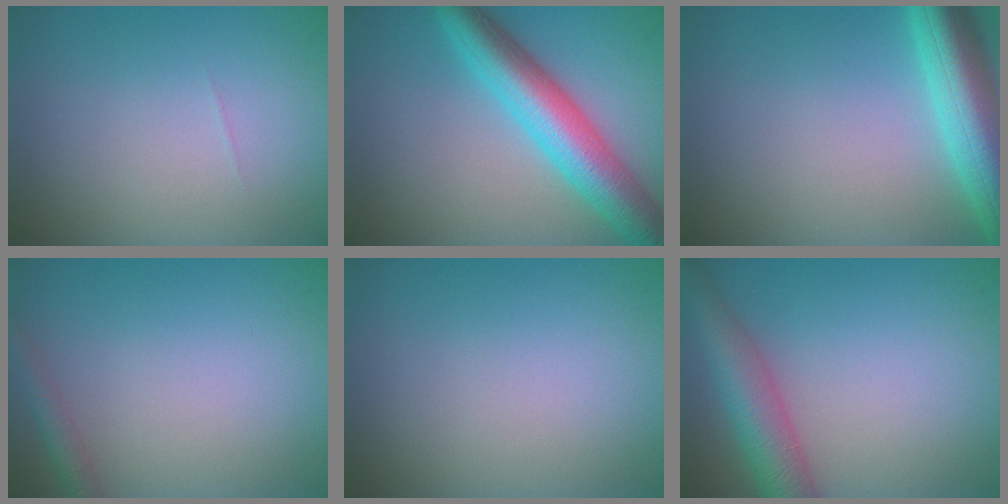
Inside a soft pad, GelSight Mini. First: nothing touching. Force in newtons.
{"total": 7.6, "press": 7.6, "slide": 0.3}
{"total": 7.9, "press": 7.9, "slide": 0.4}
{"total": 1.7, "press": 1.7, "slide": 0.1}
{"total": 0.0}
{"total": 5.3, "press": 5.3, "slide": 0.2}